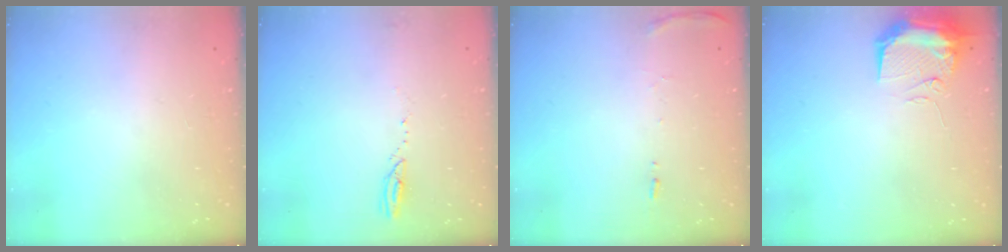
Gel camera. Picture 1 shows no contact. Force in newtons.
{"total": 2.5, "press": 2.5, "slide": 0.2}
{"total": 7.5, "press": 7.5, "slide": 0.9}
{"total": 10.2, "press": 10.1, "slide": 1.7}